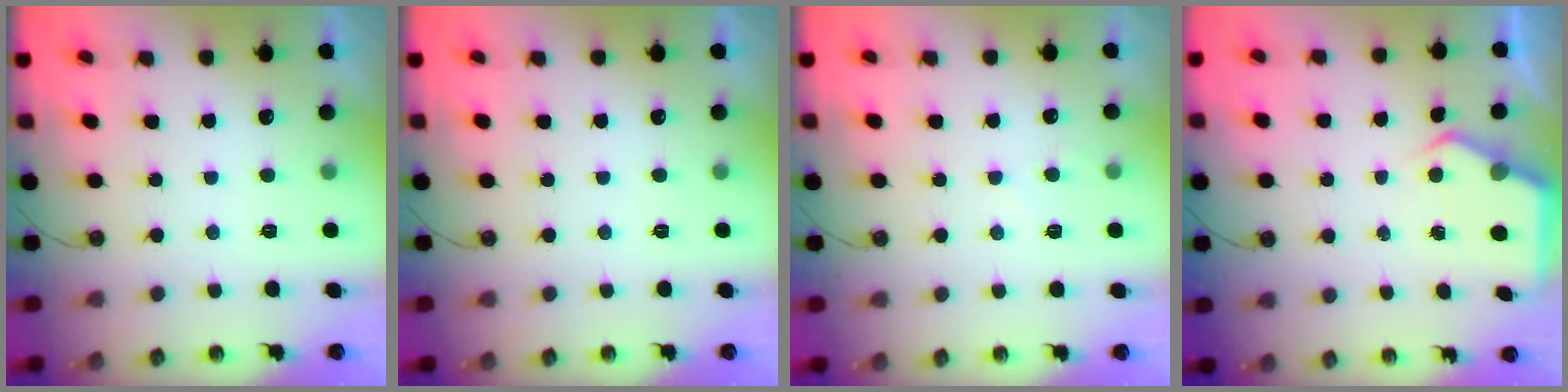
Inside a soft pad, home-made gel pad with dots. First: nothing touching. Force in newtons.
{"total": 0.0}
{"total": 5.1, "press": 5.0, "slide": 0.7}
{"total": 4.5, "press": 4.5, "slide": 0.3}